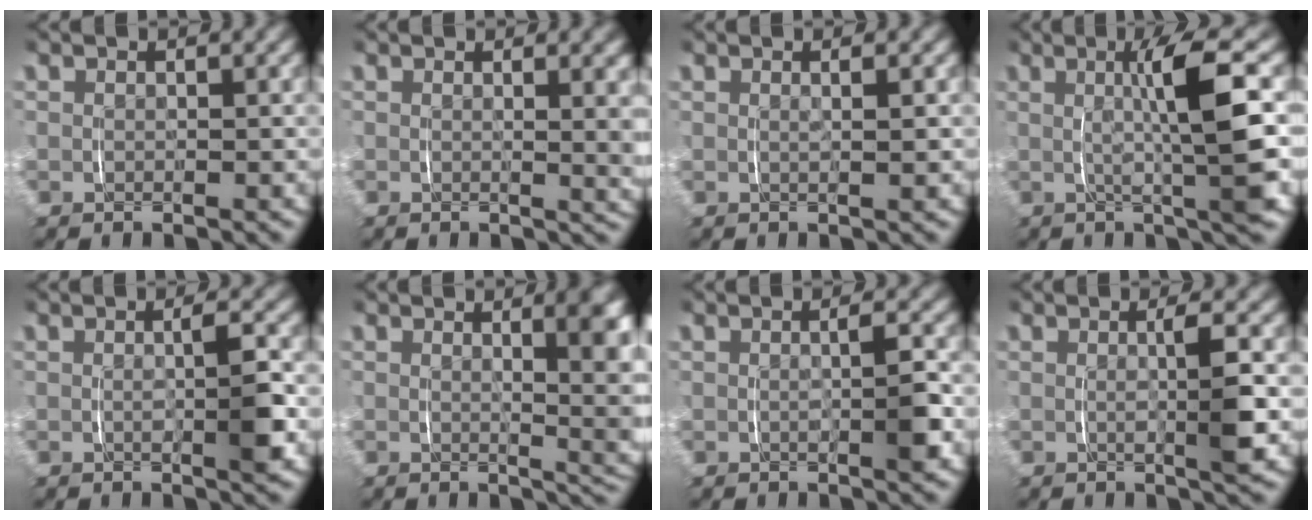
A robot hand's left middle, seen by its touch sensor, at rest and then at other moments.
{"total": 3.1, "force": [1.0, 0.5, 3.0], "torque": [-0.025, 0.000, 0.011]}
{"total": 1.1, "force": [0.5, -0.2, 0.9], "torque": [-0.015, -0.001, 0.010]}
{"total": 6.3, "force": [0.7, 0.6, 6.2], "torque": [-0.098, 0.012, 0.006]}
{"total": 2.9, "force": [-0.1, 0.5, 2.9], "torque": [-0.036, 0.006, -0.006]}
{"total": 6.0, "force": [0.9, 1.6, 5.7], "torque": [-0.055, -0.005, 0.014]}
{"total": 2.4, "force": [-0.2, 0.5, 2.4], "torque": [-0.030, 0.005, -0.006]}
{"total": 3.2, "force": [0.1, 0.1, 3.2], "torque": [-0.044, 0.004, -0.001]}